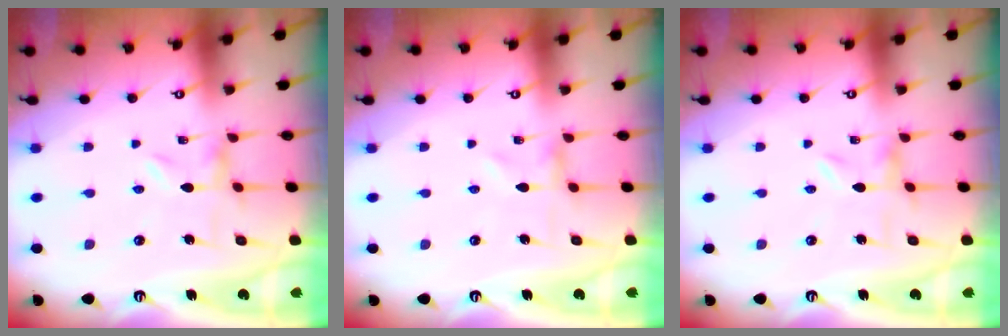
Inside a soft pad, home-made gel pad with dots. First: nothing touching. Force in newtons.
{"total": 0.0}
{"total": 0.0}